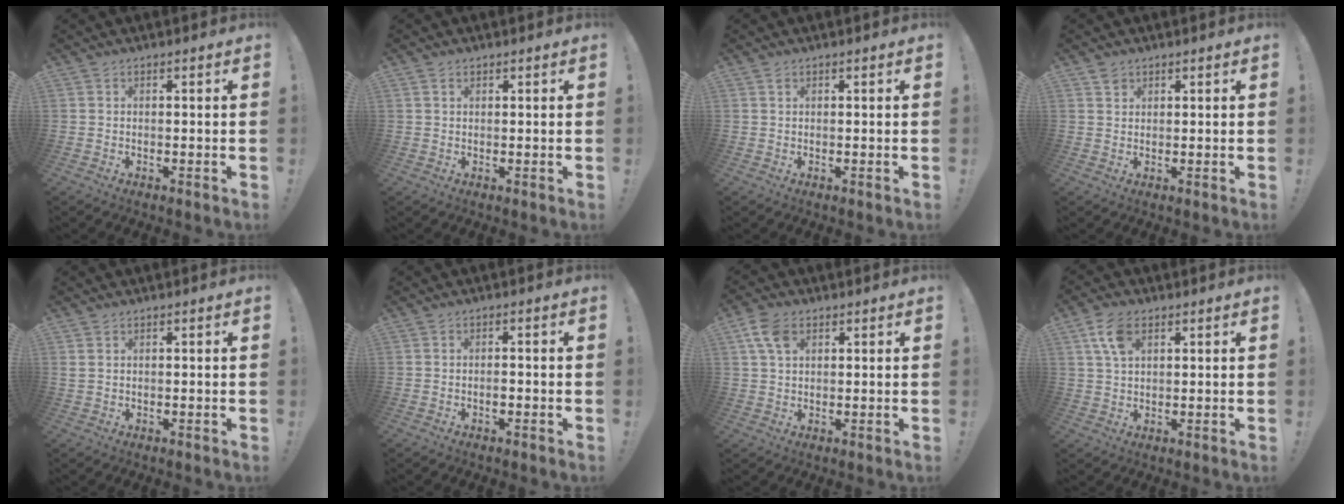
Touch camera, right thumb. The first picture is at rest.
{"total": 1.2, "force": [0.7, 0.8, 0.5], "torque": [-0.003, -0.003, 0.013]}
{"total": 0.7, "force": [0.4, 0.5, 0.3], "torque": [-0.001, 0.000, 0.006]}
{"total": 1.8, "force": [1.4, 1.1, 0.3], "torque": [0.002, -0.006, 0.025]}
{"total": 1.4, "force": [0.8, 0.8, 0.9], "torque": [-0.027, 0.005, 0.017]}
{"total": 1.7, "force": [-1.0, 0.5, 1.2], "torque": [-0.029, 0.002, -0.016]}
{"total": 7.4, "force": [3.1, 4.8, 4.8], "torque": [-0.083, 0.000, 0.063]}
{"total": 7.5, "force": [3.4, 4.1, 5.2], "torque": [-0.093, -0.002, 0.066]}